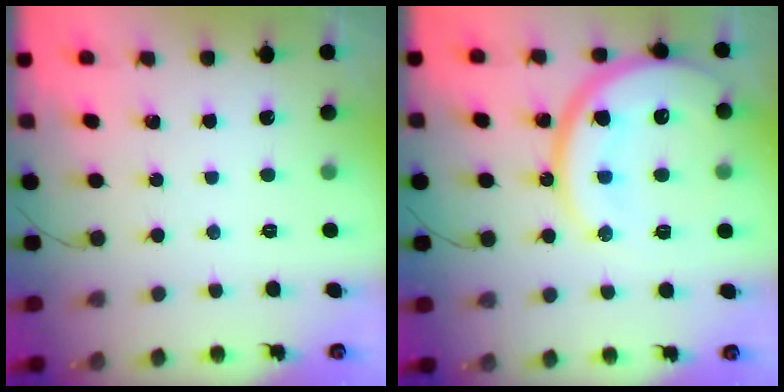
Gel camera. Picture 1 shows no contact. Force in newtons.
{"total": 20.8, "press": 20.8, "slide": 1.6}